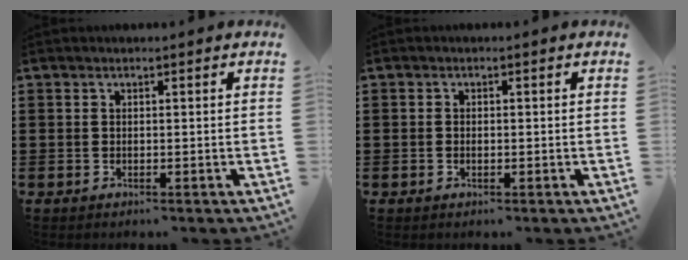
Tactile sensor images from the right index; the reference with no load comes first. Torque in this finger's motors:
{"motor_torque": [-0.89, 1.25, -0.03, -0.01]}